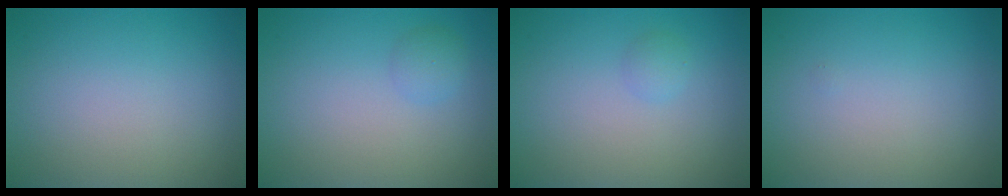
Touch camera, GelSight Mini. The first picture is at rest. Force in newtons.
{"total": 1.3, "press": 1.2, "slide": 0.1}
{"total": 0.9, "press": 0.9, "slide": 0.1}
{"total": 0.0}